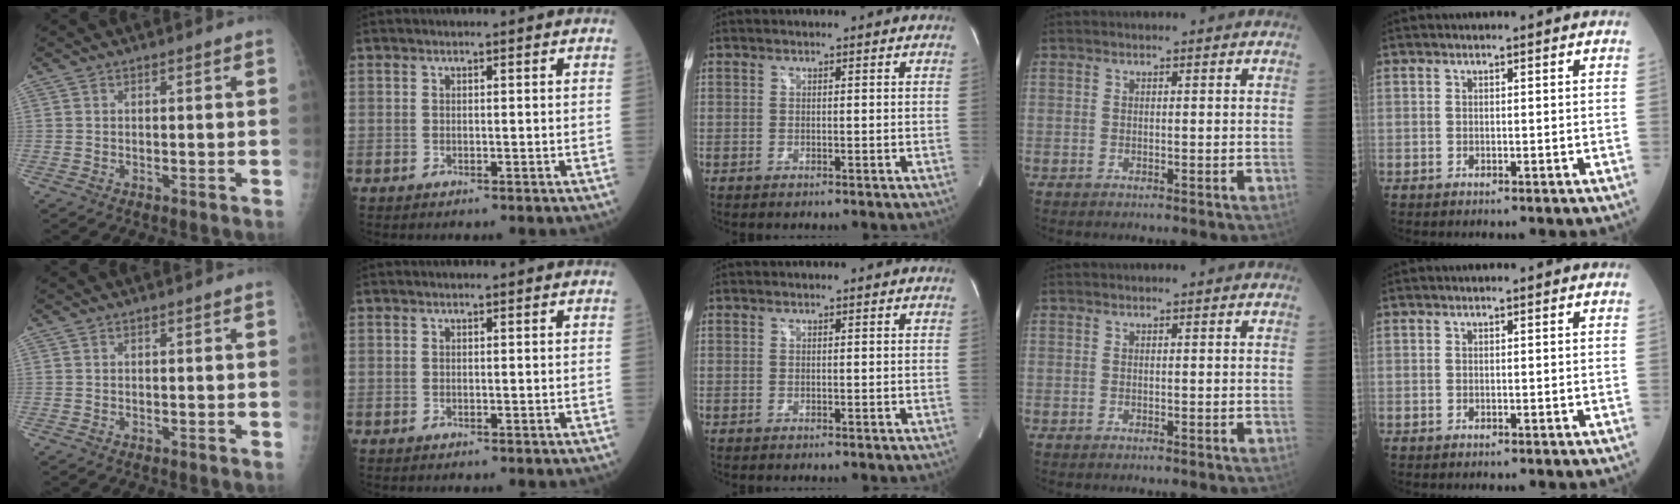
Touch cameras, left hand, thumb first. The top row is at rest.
{}